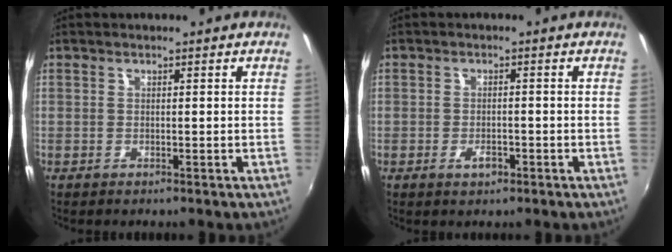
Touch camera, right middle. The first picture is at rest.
{"total": 2.4, "force": [-1.3, 1.5, 1.4], "torque": [-0.026, -0.001, -0.021]}